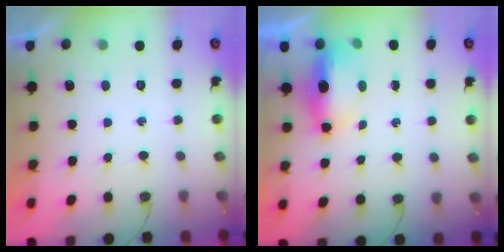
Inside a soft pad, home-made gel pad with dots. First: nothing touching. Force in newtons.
{"total": 12.9, "press": 8.4, "slide": 9.7}